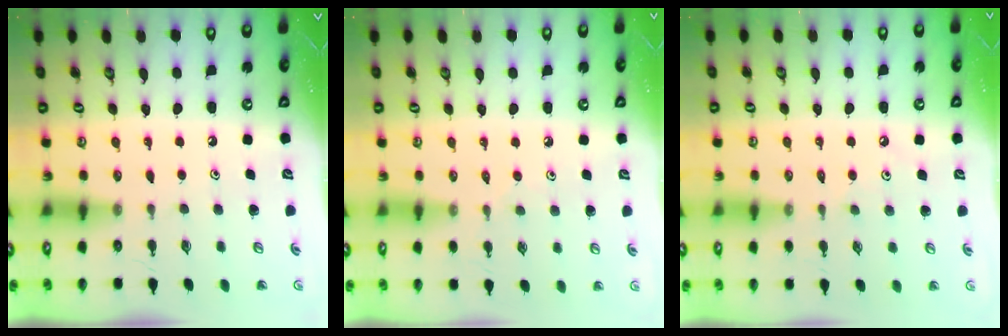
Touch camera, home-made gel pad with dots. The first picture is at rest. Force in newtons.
{"total": 4.9, "press": 4.8, "slide": 0.8}
{"total": 2.8, "press": 2.8, "slide": 0.5}